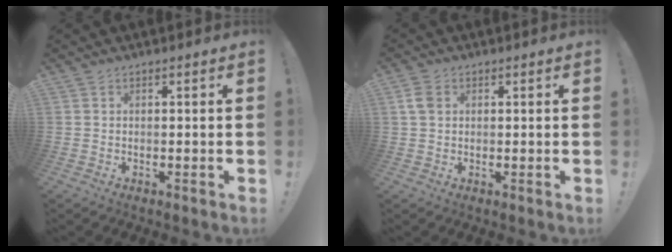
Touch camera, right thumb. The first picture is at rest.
{"total": 4.1, "force": [1.2, 2.7, 2.8], "torque": [-0.048, 0.006, 0.024]}